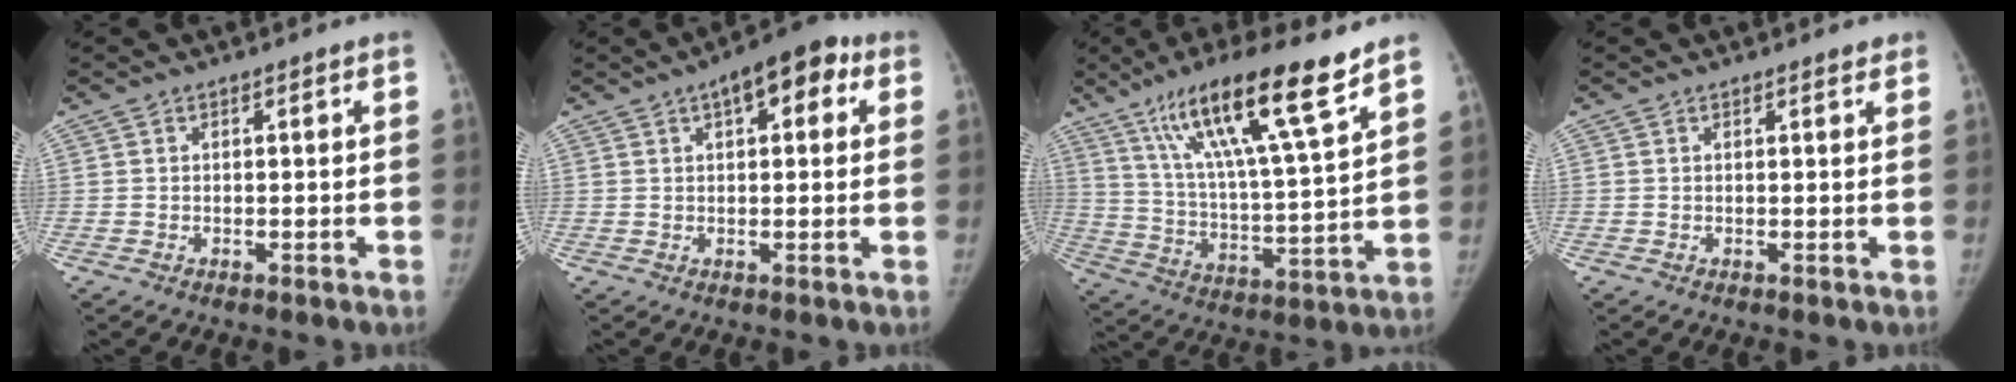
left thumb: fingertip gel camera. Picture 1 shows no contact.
{"total": 9.6, "force": [4.1, 4.5, 7.4], "torque": [-0.073, 0.014, 0.047]}
{"total": 20.1, "force": [13.0, 2.4, 15.1], "torque": [-0.249, -0.051, 0.229]}
{"total": 1.4, "force": [1.1, 0.5, 0.6], "torque": [-0.001, -0.004, 0.013]}